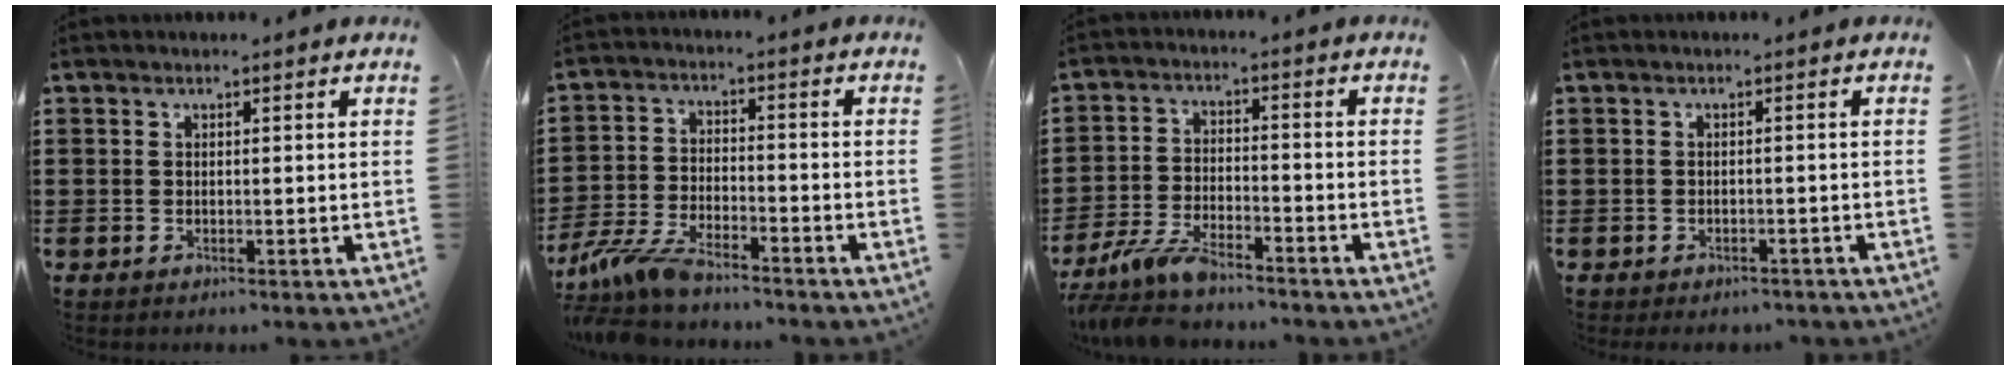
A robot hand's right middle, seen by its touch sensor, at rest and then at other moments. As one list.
[{"total": 7.0, "force": [-6.3, 1.0, 3.0], "torque": [-0.085, -0.009, -0.126]}, {"total": 6.9, "force": [-6.1, 1.2, 3.0], "torque": [-0.082, -0.007, -0.120]}, {"total": 0.9, "force": [-0.9, 0.2, 0.1], "torque": [-0.005, -0.001, -0.019]}]